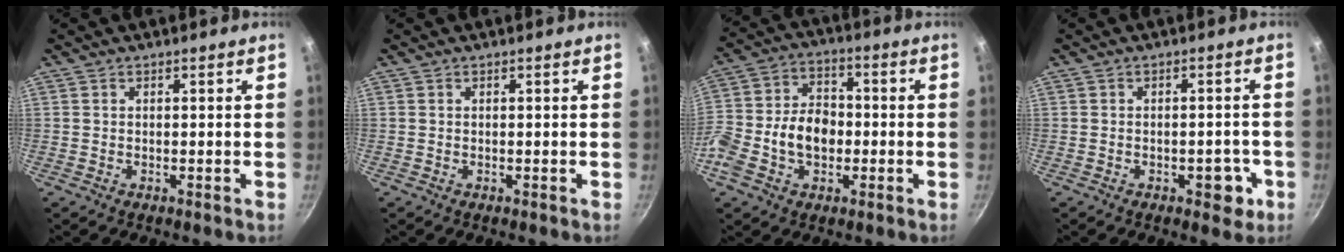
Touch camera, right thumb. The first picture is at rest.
{"total": 0.0}
{"total": 13.9, "force": [-2.6, 9.6, 9.6], "torque": [-0.157, 0.033, -0.061]}
{"total": 4.7, "force": [-1.9, 2.7, 3.4], "torque": [-0.019, 0.014, -0.020]}